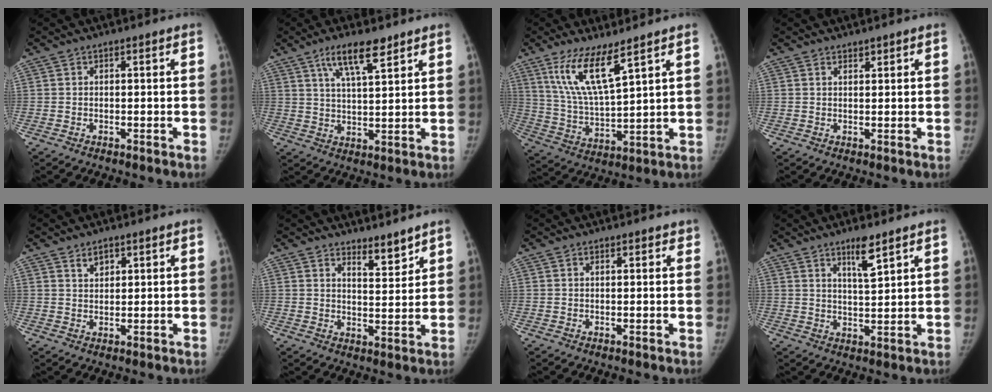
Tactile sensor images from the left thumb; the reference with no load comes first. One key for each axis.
{"total": 8.5, "fx": 5.5, "fy": 2.3, "fz": 6.1, "tx": -0.099, "ty": -0.026, "tz": 0.102}
{"total": 11.5, "fx": 7.1, "fy": 2.4, "fz": 8.7, "tx": -0.170, "ty": -0.041, "tz": 0.152}
{"total": 1.0, "fx": 0.9, "fy": 0.4, "fz": 0.3, "tx": 0.001, "ty": -0.006, "tz": 0.013}
{"total": 2.6, "fx": 1.8, "fy": 1.5, "fz": 1.2, "tx": -0.011, "ty": -0.013, "tz": 0.034}
{"total": 4.7, "fx": 4.1, "fy": 1.2, "fz": 1.9, "tx": -0.015, "ty": -0.039, "tz": 0.068}
{"total": 1.2, "fx": 0.9, "fy": 0.6, "fz": 0.5, "tx": 0.001, "ty": -0.003, "tz": 0.008}
{"total": 5.7, "fx": 3.8, "fy": 1.1, "fz": 4.1, "tx": -0.064, "ty": -0.029, "tz": 0.068}